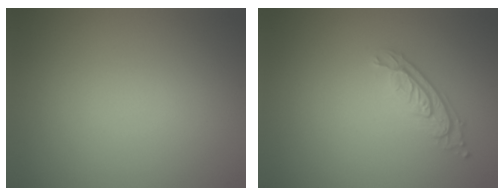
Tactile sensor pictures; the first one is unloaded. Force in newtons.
{"total": 2.9, "press": 2.2, "slide": 1.9}